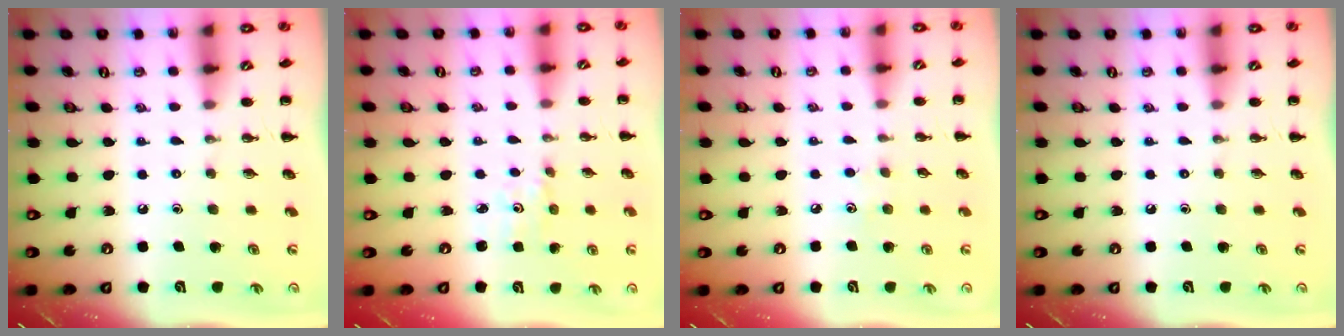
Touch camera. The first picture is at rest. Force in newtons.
{"total": 1.1, "press": 1.0, "slide": 0.3}
{"total": 3.5, "press": 3.4, "slide": 0.8}
{"total": 0.0}